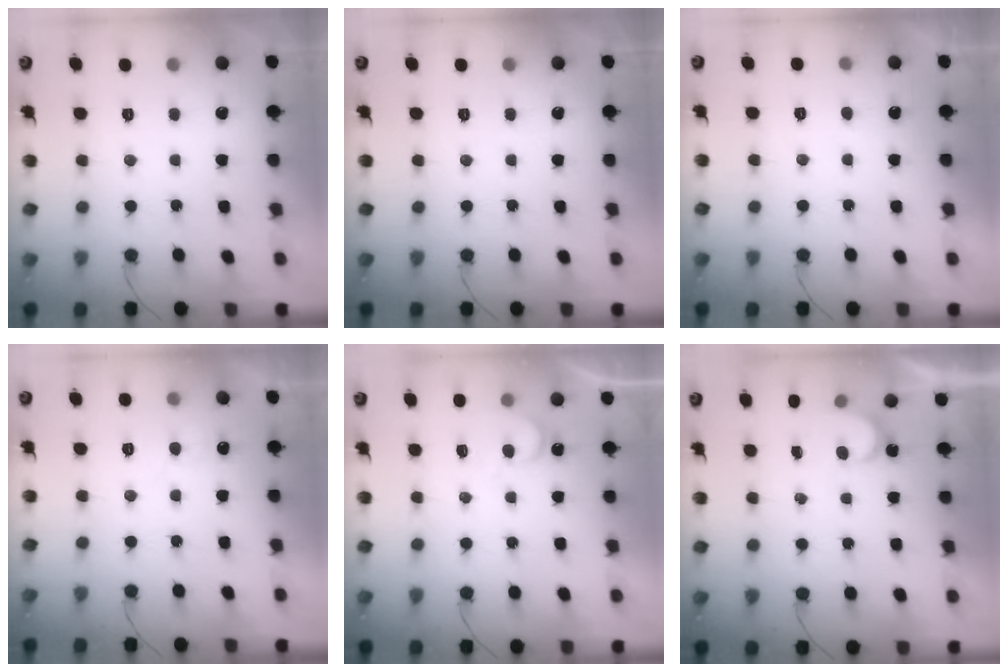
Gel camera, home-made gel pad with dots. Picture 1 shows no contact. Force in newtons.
{"total": 0.0}
{"total": 2.7, "press": 2.7, "slide": 0.2}
{"total": 6.3, "press": 6.3, "slide": 0.5}
{"total": 6.5, "press": 6.5, "slide": 0.3}
{"total": 2.8, "press": 2.8, "slide": 0.2}